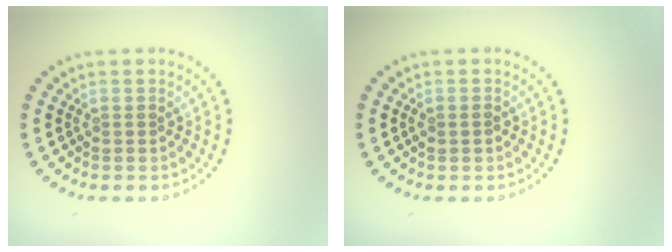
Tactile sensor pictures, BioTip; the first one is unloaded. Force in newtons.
{"total": 0.8, "press": 0.8, "slide": 0.0}